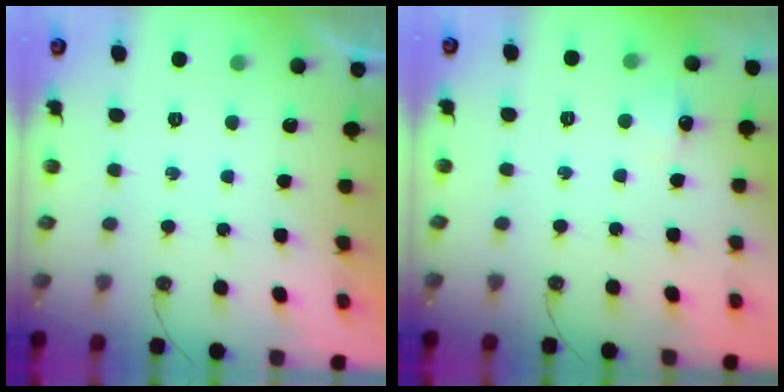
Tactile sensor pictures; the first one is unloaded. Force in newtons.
{"total": 5.1, "press": 5.0, "slide": 1.2}